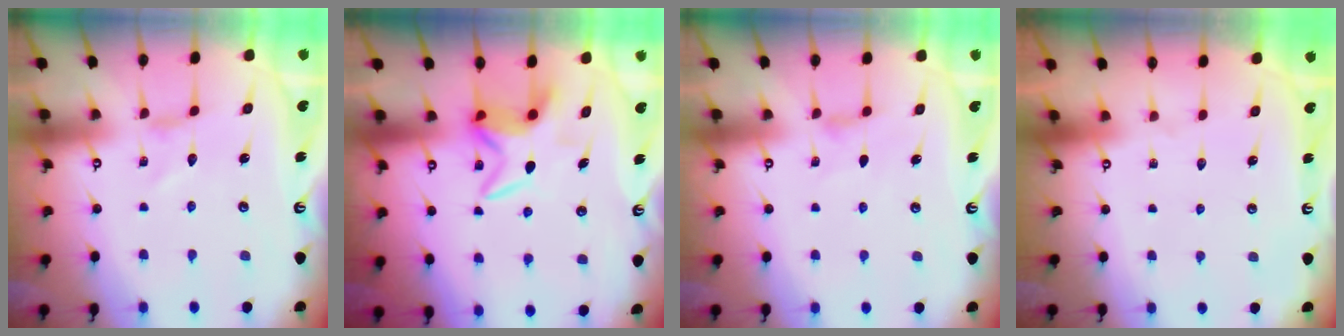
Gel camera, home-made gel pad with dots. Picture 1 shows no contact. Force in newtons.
{"total": 6.1, "press": 6.1, "slide": 0.6}
{"total": 2.6, "press": 2.6, "slide": 0.5}
{"total": 0.0}